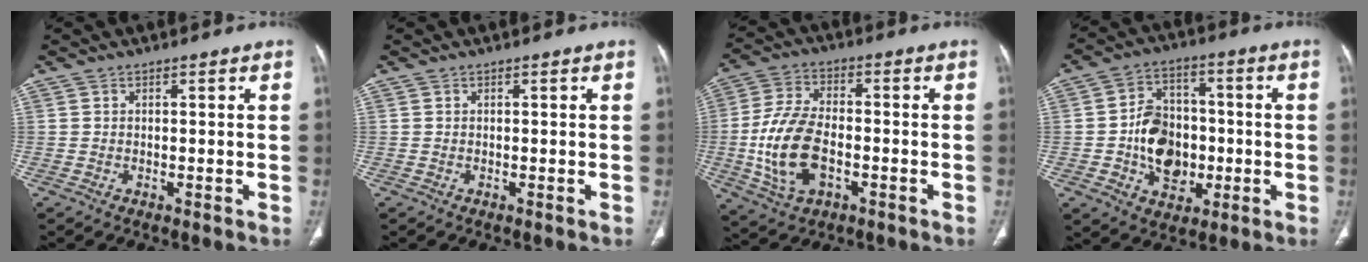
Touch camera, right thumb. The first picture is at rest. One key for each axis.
{"total": 0.0}
{"total": 14.0, "fx": -3.0, "fy": 8.2, "fz": 11.0, "tx": -0.221, "ty": 0.014, "tz": -0.050}
{"total": 13.2, "fx": -2.0, "fy": 10.1, "fz": 8.2, "tx": -0.092, "ty": 0.023, "tz": -0.028}